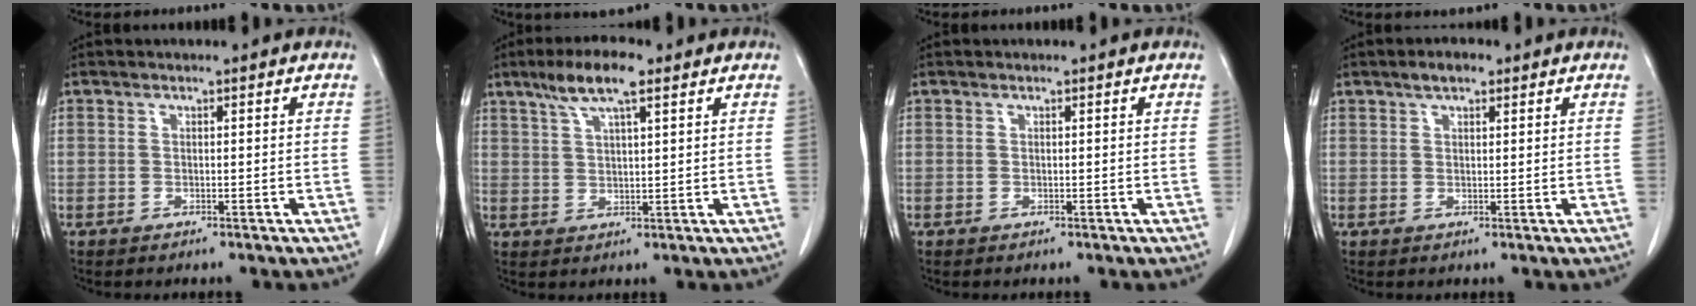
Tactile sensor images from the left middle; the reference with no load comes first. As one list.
[{"total": 7.1, "force": [4.5, 1.2, 5.3], "torque": [-0.107, 0.012, 0.082]}, {"total": 0.0}, {"total": 2.6, "force": [1.7, 1.1, 1.6], "torque": [-0.030, 0.007, 0.029]}]